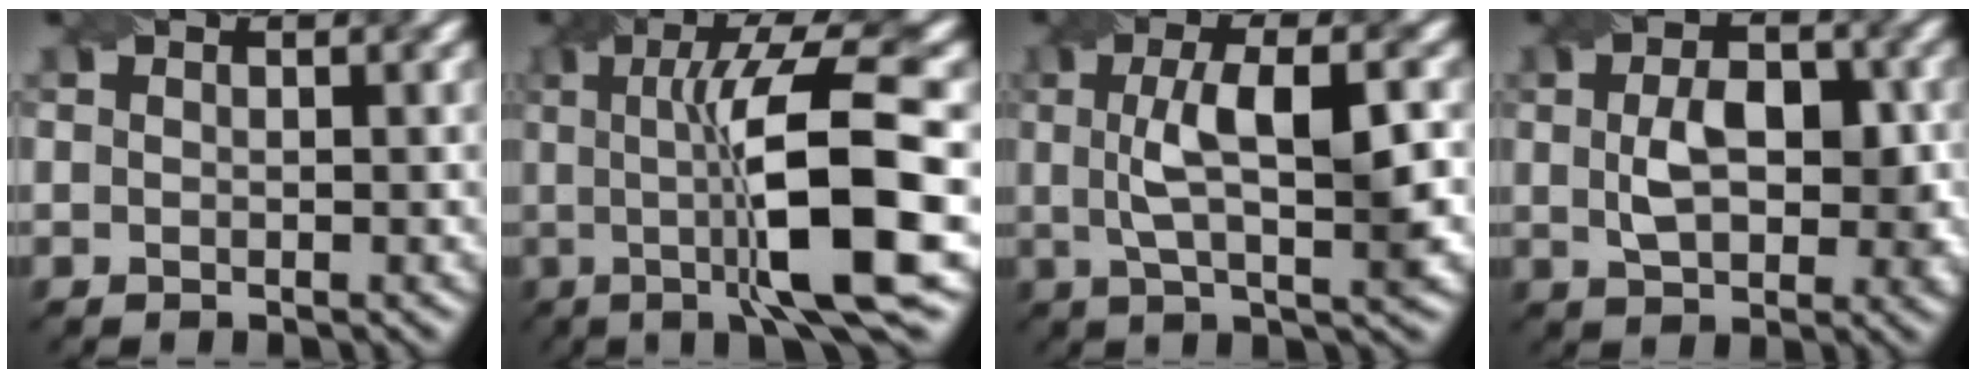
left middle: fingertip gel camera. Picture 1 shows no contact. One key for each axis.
{"total": 11.2, "fx": -0.5, "fy": 2.1, "fz": 11.0, "tx": -0.164, "ty": 0.002, "tz": -0.007}
{"total": 6.5, "fx": 0.6, "fy": 1.8, "fz": 6.2, "tx": -0.103, "ty": 0.008, "tz": 0.008}
{"total": 5.4, "fx": 0.3, "fy": 3.3, "fz": 4.3, "tx": -0.074, "ty": 0.000, "tz": 0.006}